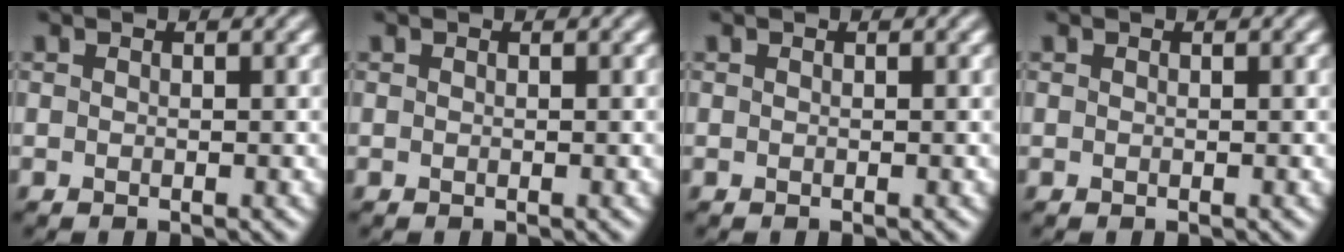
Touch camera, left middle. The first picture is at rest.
{"total": 0.0}
{"total": 0.0}
{"total": 0.0}